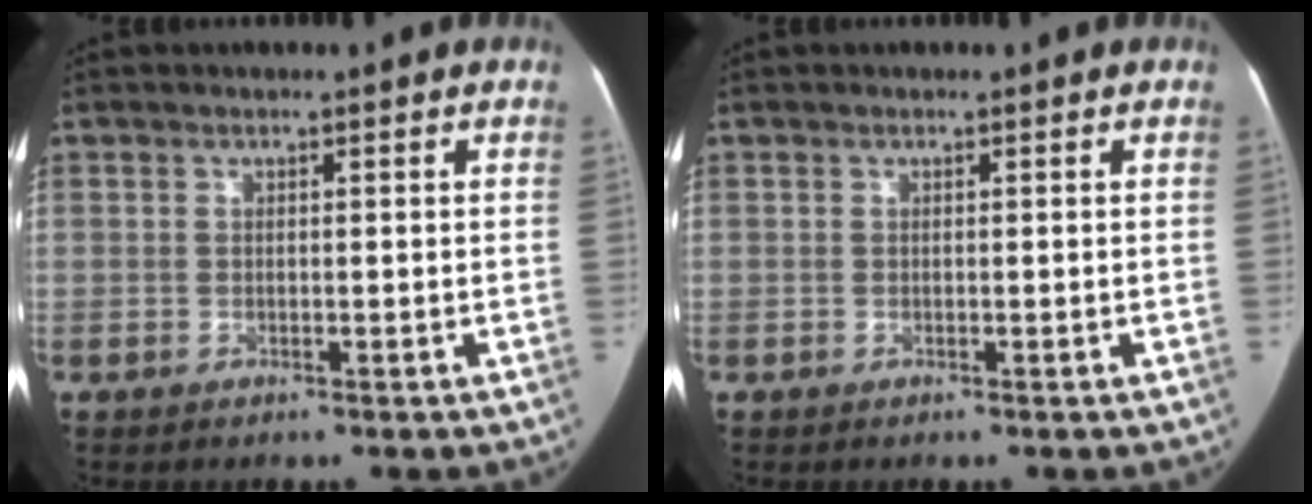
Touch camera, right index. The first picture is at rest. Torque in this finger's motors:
{"motor_torque": [0.24, 0.01, -0.01, 0.01]}